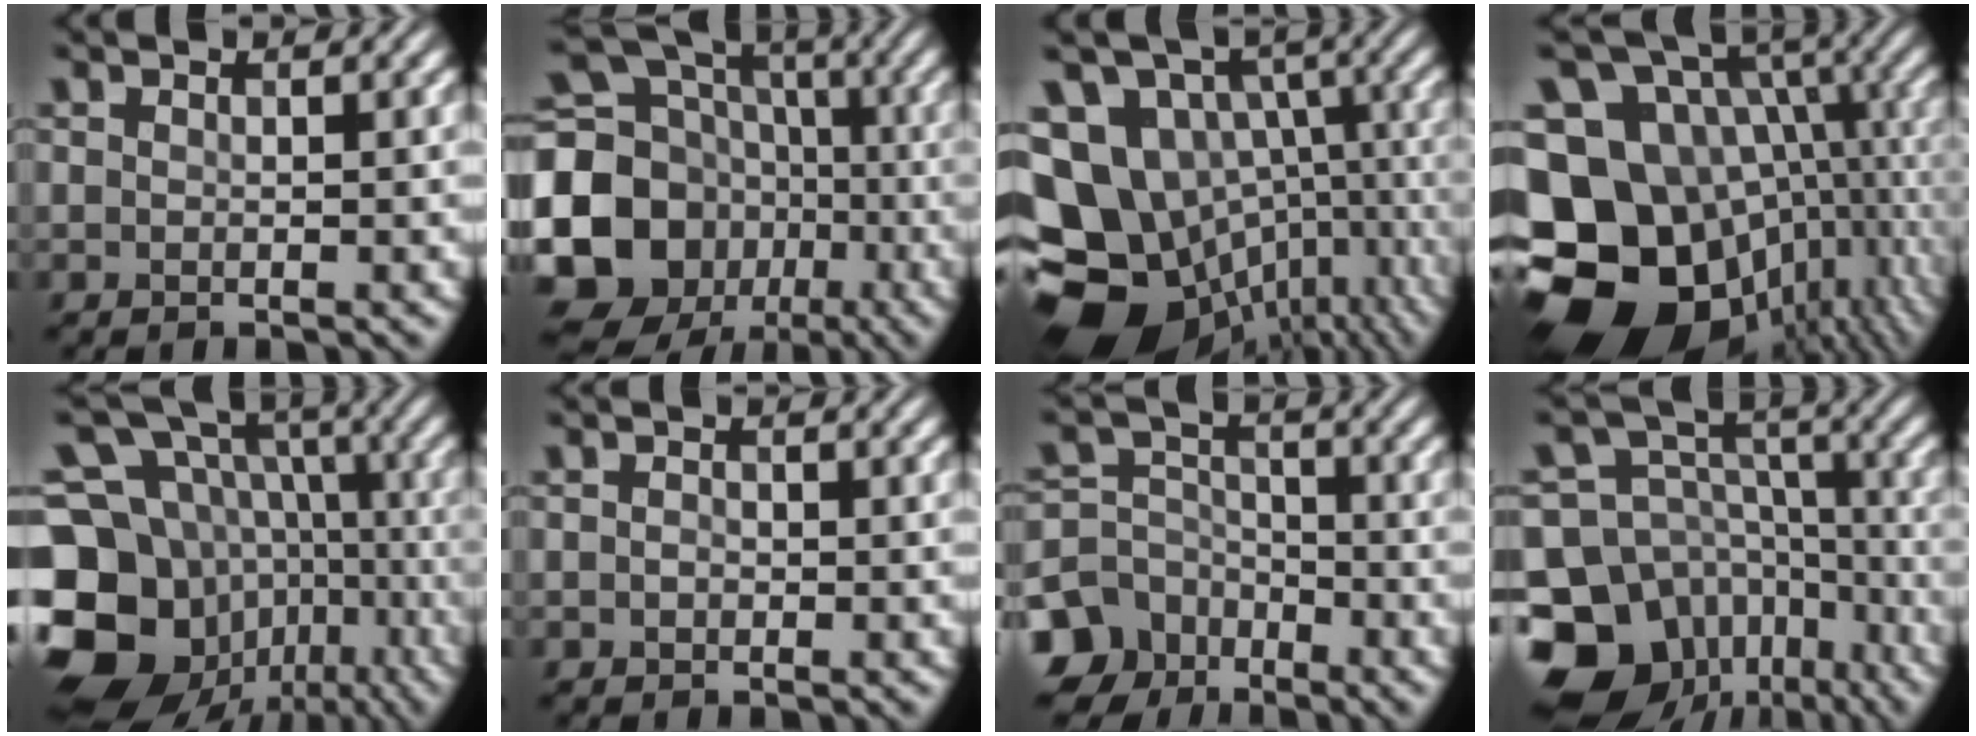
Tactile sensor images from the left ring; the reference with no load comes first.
{"total": 17.8, "force": [-4.3, 15.8, 7.1], "torque": [-0.176, -0.012, -0.099]}
{"total": 18.0, "force": [-7.0, 13.9, 9.0], "torque": [-0.191, -0.018, -0.076]}
{"total": 20.9, "force": [-5.9, 16.8, 11.0], "torque": [-0.211, -0.020, -0.083]}
{"total": 17.6, "force": [-5.1, 14.4, 8.8], "torque": [-0.215, 0.000, -0.065]}
{"total": 0.8, "force": [-0.2, 0.7, 0.4], "torque": [-0.007, -0.003, -0.006]}
{"total": 10.2, "force": [-6.3, 7.8, 2.1], "torque": [-0.048, -0.026, -0.133]}
{"total": 16.0, "force": [-9.2, 11.7, 5.7], "torque": [-0.134, -0.022, -0.131]}